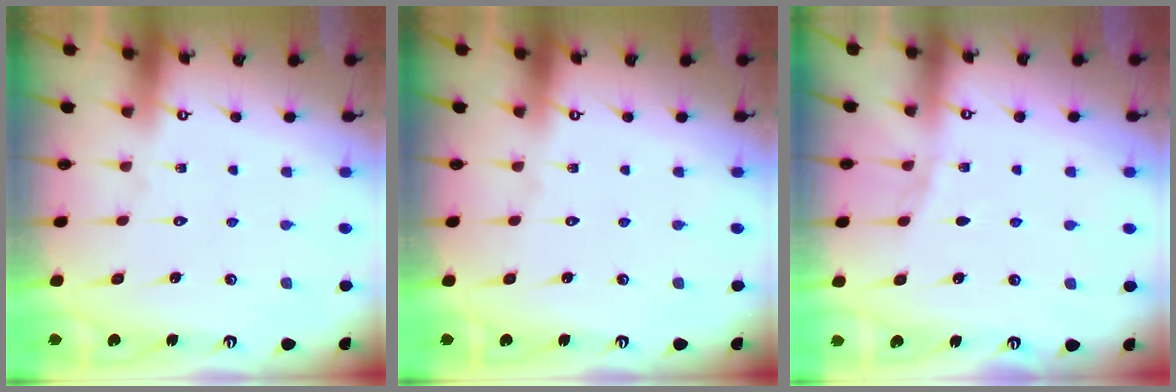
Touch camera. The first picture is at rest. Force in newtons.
{"total": 0.0}
{"total": 5.0, "press": 4.2, "slide": 2.7}